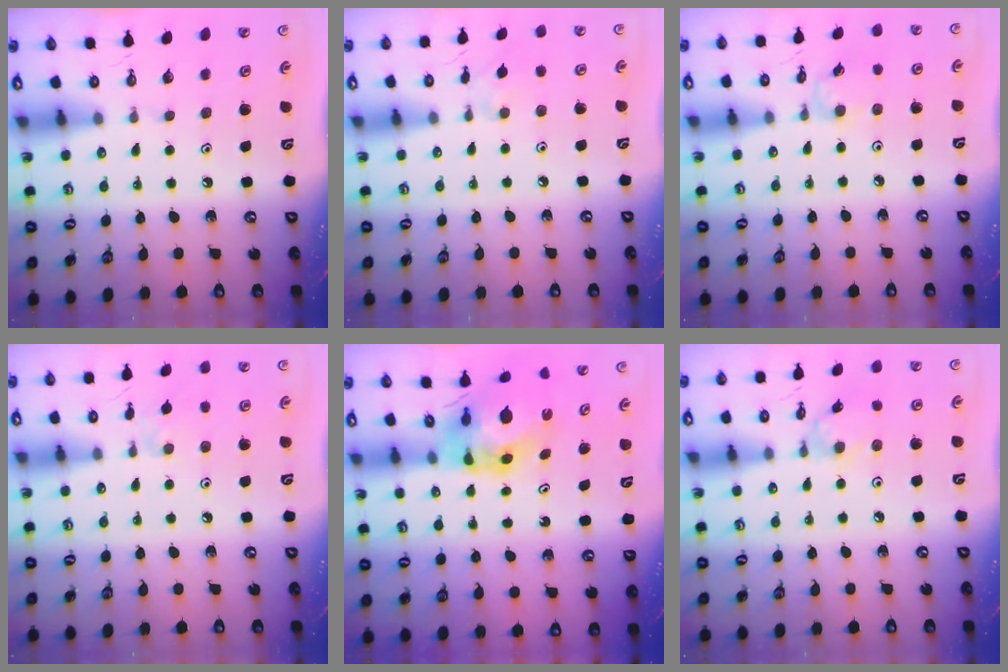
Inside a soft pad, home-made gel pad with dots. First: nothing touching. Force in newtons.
{"total": 1.9, "press": 1.9, "slide": 0.5}
{"total": 3.1, "press": 3.1, "slide": 0.5}
{"total": 3.4, "press": 3.3, "slide": 0.6}
{"total": 8.1, "press": 8.1, "slide": 0.9}
{"total": 2.1, "press": 2.1, "slide": 0.2}